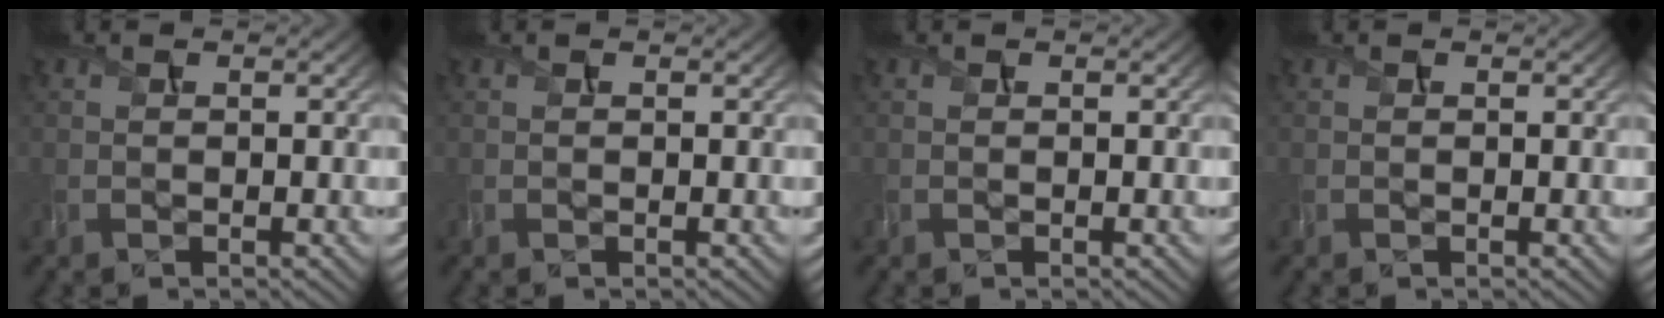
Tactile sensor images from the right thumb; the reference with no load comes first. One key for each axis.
{"total": 0.0}
{"total": 0.0}
{"total": 0.0}